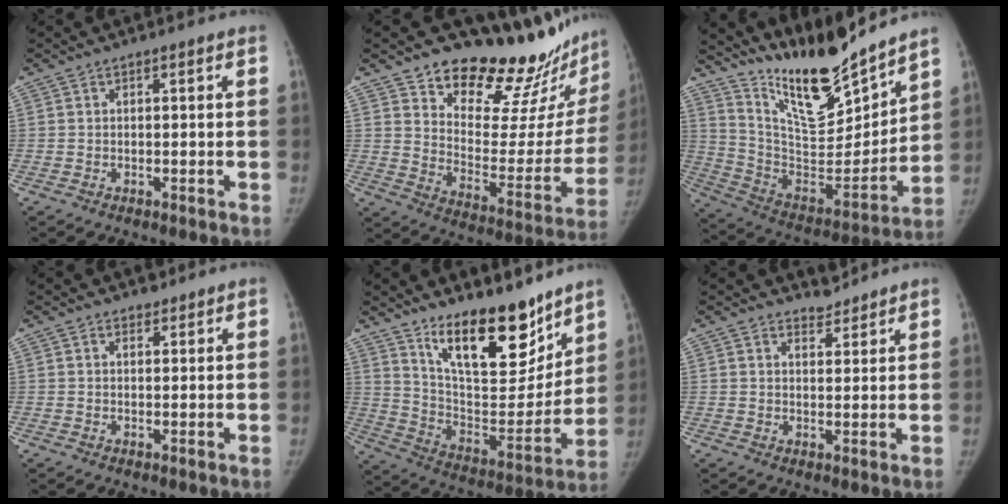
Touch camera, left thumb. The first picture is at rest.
{"total": 22.5, "force": [19.8, 7.3, 7.8], "torque": [-0.052, -0.166, 0.273]}
{"total": 19.9, "force": [17.5, 3.3, 8.8], "torque": [-0.104, -0.119, 0.312]}
{"total": 1.5, "force": [1.2, 0.9, 0.1], "torque": [0.008, -0.010, 0.014]}
{"total": 21.0, "force": [14.7, 7.9, 12.7], "torque": [-0.145, -0.104, 0.247]}
{"total": 2.9, "force": [2.7, 0.9, -0.3], "torque": [0.022, -0.026, 0.041]}